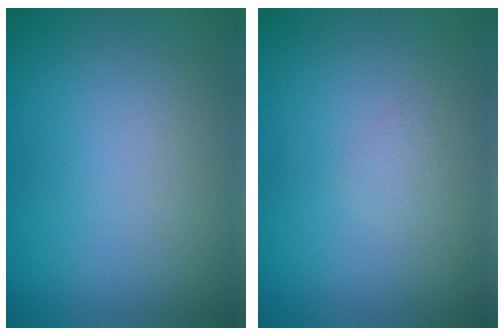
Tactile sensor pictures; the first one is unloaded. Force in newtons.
{"total": 0.5, "press": 0.5, "slide": 0.0}